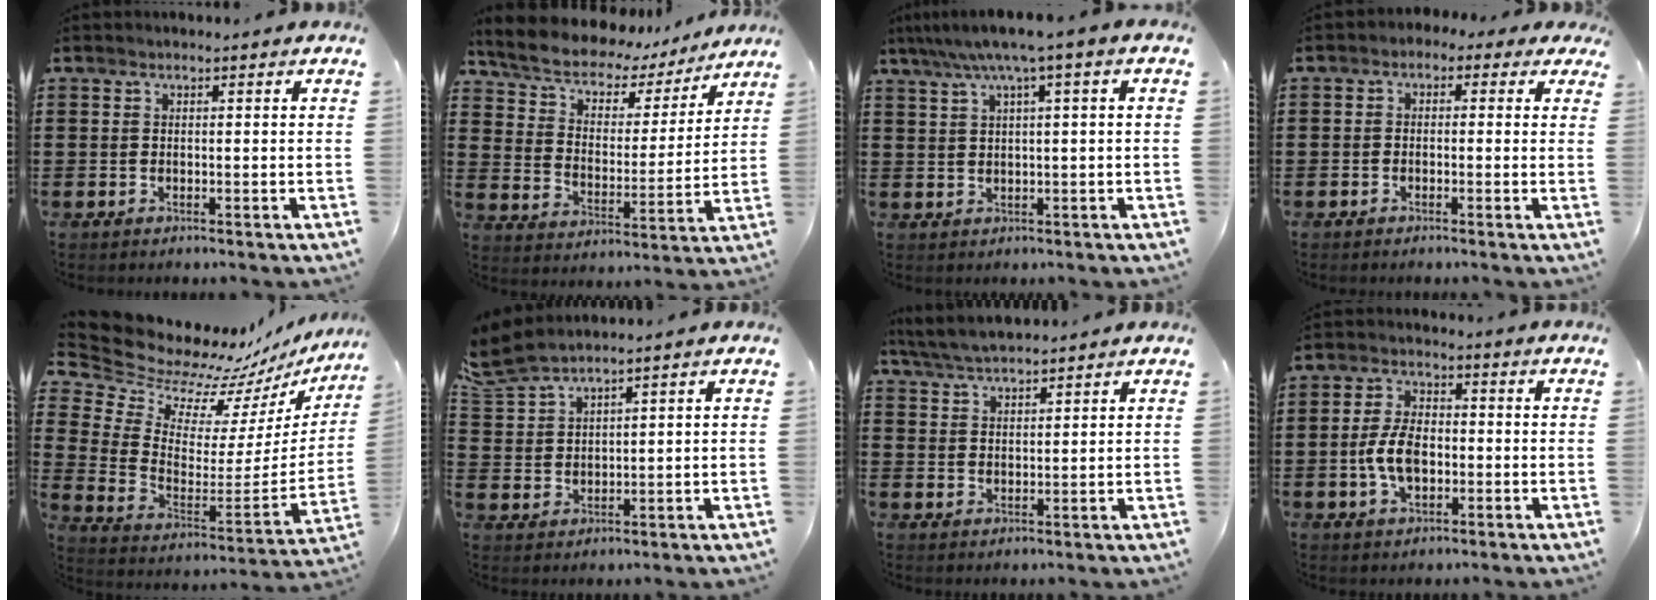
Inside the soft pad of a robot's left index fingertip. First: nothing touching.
{"total": 6.6, "force": [5.9, 2.6, 1.6], "torque": [-0.063, -0.038, 0.100]}
{"total": 4.4, "force": [1.7, -0.2, 4.1], "torque": [-0.081, -0.003, 0.024]}
{"total": 1.7, "force": [-1.0, 1.2, 0.6], "torque": [-0.016, 0.009, -0.023]}
{"total": 9.1, "force": [8.5, 3.3, 1.0], "torque": [-0.077, -0.076, 0.150]}
{"total": 5.2, "force": [4.6, 1.0, 2.1], "torque": [-0.060, -0.011, 0.086]}
{"total": 4.6, "force": [4.4, 0.4, 1.2], "torque": [-0.037, -0.010, 0.081]}
{"total": 6.6, "force": [-1.1, 3.7, 5.4], "torque": [-0.122, 0.001, -0.026]}